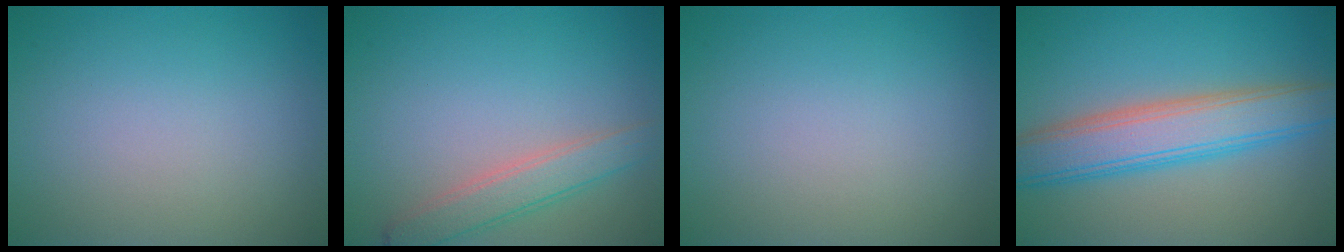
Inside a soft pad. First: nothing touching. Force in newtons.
{"total": 2.9, "press": 2.9, "slide": 0.1}
{"total": 0.0}
{"total": 6.6, "press": 6.6, "slide": 0.4}